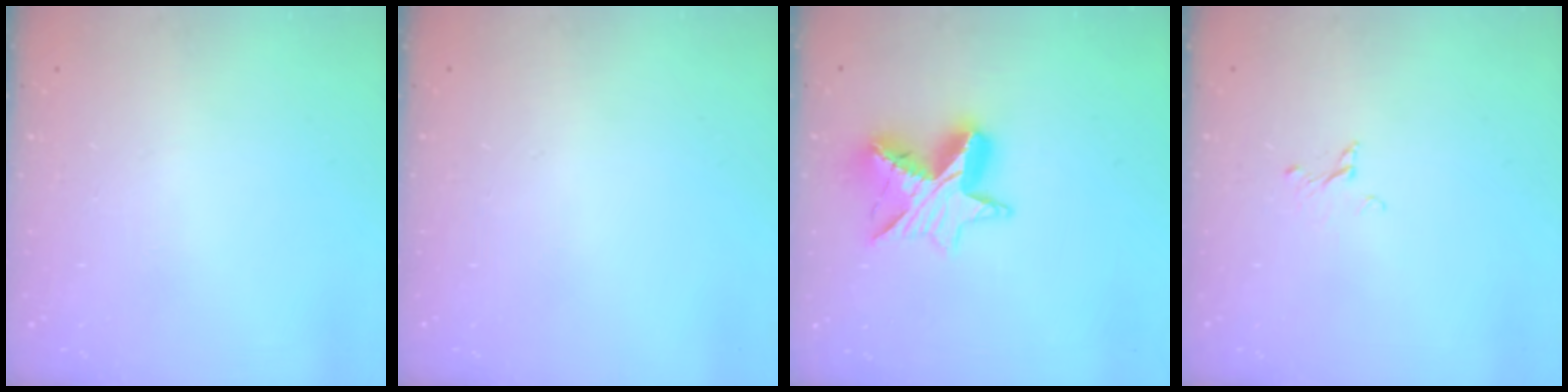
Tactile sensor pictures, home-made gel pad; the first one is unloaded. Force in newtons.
{"total": 0.0}
{"total": 11.7, "press": 11.7, "slide": 0.9}
{"total": 2.1, "press": 2.1, "slide": 0.1}